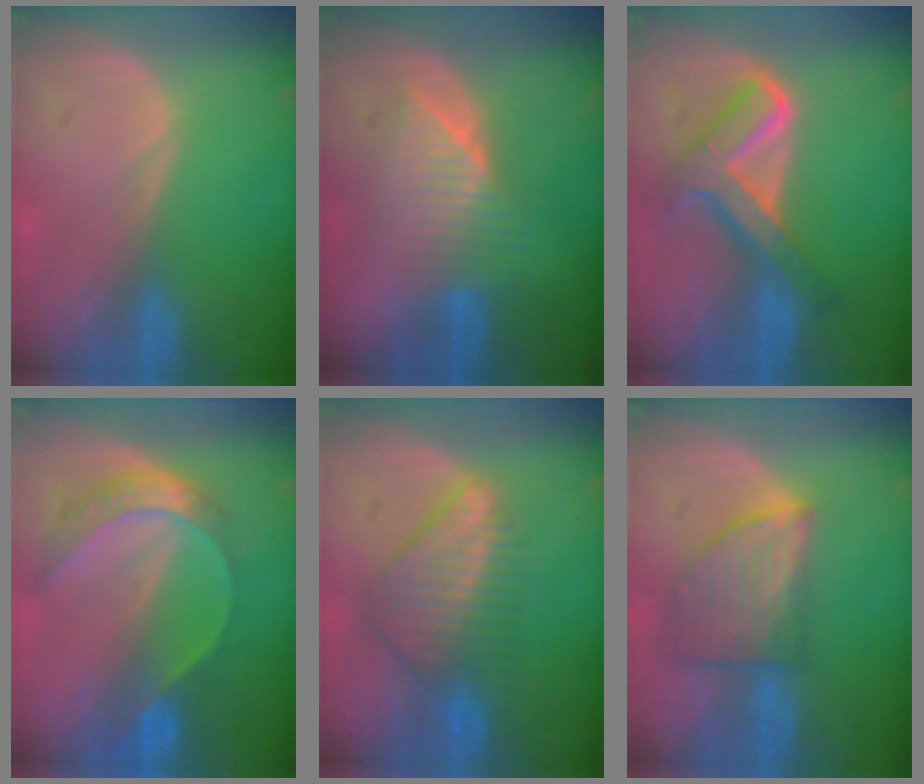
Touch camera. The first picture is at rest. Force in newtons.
{"total": 6.5, "press": 6.4, "slide": 0.9}
{"total": 8.0, "press": 8.0, "slide": 0.6}
{"total": 7.5, "press": 6.3, "slide": 4.1}
{"total": 7.7, "press": 7.0, "slide": 3.2}
{"total": 7.7, "press": 7.0, "slide": 3.1}